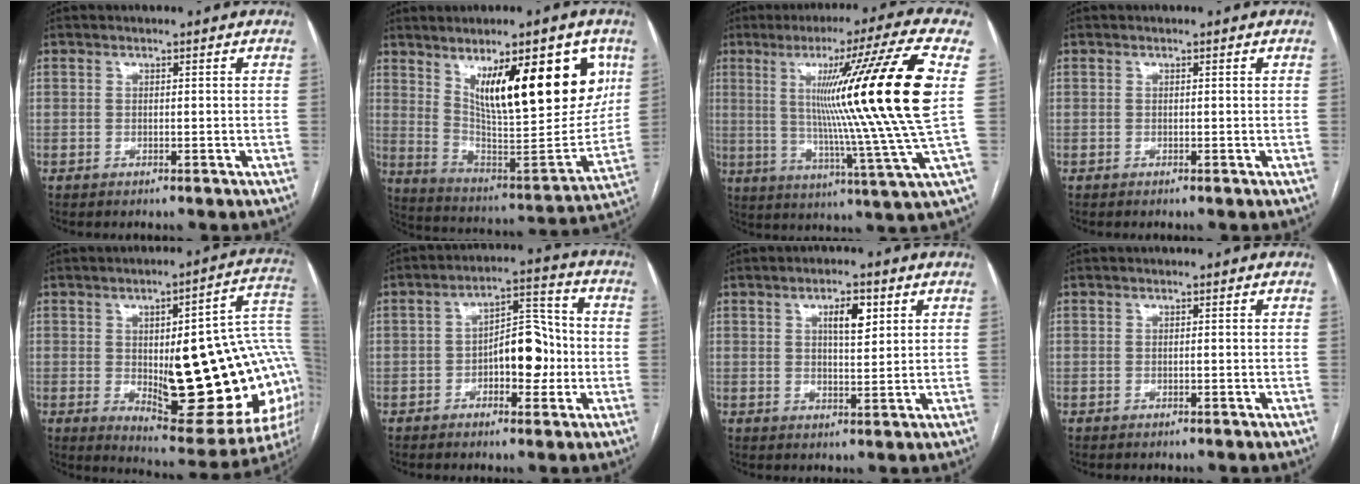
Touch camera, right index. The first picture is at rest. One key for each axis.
{"total": 22.4, "fx": 9.5, "fy": 5.5, "fz": 19.5, "tx": -0.287, "ty": -0.009, "tz": 0.161}
{"total": 22.2, "fx": 4.4, "fy": -3.2, "fz": 21.5, "tx": -0.321, "ty": -0.013, "tz": 0.049}
{"total": 0.0}
{"total": 28.3, "fx": -0.8, "fy": 7.2, "fz": 27.3, "tx": -0.280, "ty": 0.017, "tz": 0.005}
{"total": 8.7, "fx": -1.7, "fy": 4.0, "fz": 7.5, "tx": -0.113, "ty": 0.026, "tz": -0.024}
{"total": 4.7, "fx": 2.0, "fy": 1.4, "fz": 4.0, "tx": -0.064, "ty": 0.004, "tz": 0.034}
{"total": 0.0}